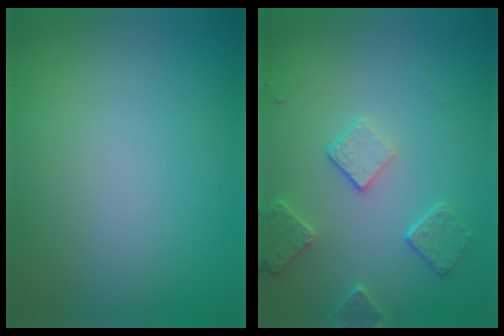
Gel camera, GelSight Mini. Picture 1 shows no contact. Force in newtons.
{"total": 2.8, "press": 2.7, "slide": 0.6}